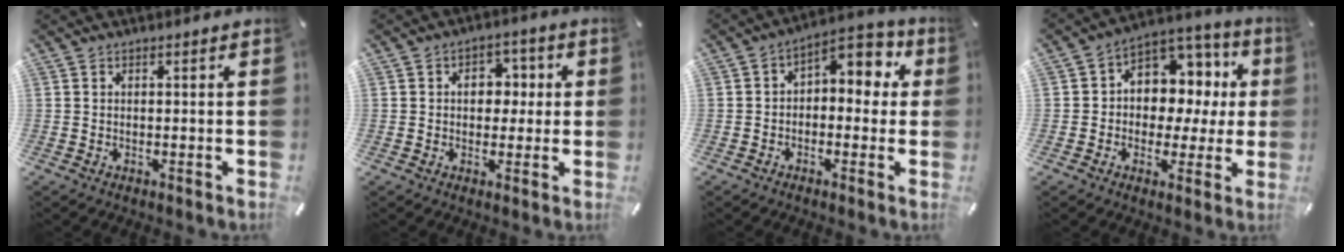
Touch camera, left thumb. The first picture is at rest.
{"total": 6.3, "force": [0.2, 4.8, 4.0], "torque": [-0.044, 0.000, -0.007]}
{"total": 6.2, "force": [1.4, 4.3, 4.2], "torque": [-0.055, -0.012, 0.017]}
{"total": 9.7, "force": [1.3, 8.6, 4.4], "torque": [-0.060, -0.023, 0.028]}